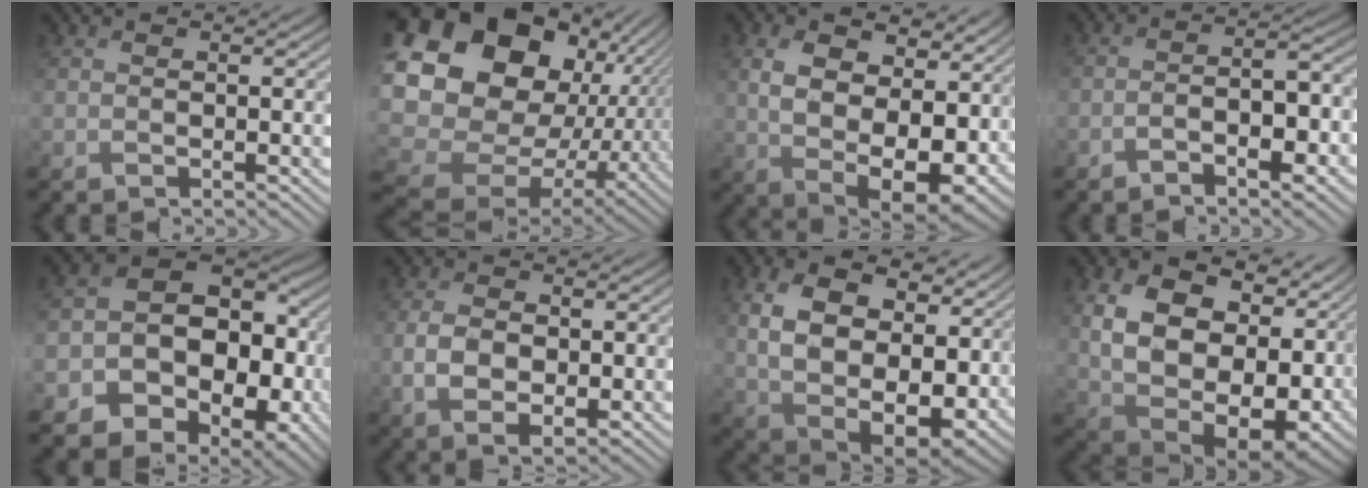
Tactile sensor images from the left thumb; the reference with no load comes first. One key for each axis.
{"total": 21.1, "fx": 1.2, "fy": 16.4, "fz": 13.1, "tx": -0.312, "ty": -0.020, "tz": 0.045}
{"total": 13.8, "fx": 2.5, "fy": 8.8, "fz": 10.4, "tx": -0.188, "ty": -0.024, "tz": 0.060}
{"total": 5.4, "fx": -3.4, "fy": 1.6, "fz": 3.9, "tx": -0.058, "ty": 0.006, "tz": -0.062}
{"total": 17.6, "fx": -3.5, "fy": 13.8, "fz": 10.4, "tx": -0.164, "ty": -0.062, "tz": -0.033}
{"total": 4.8, "fx": -0.9, "fy": 3.1, "fz": 3.6, "tx": -0.078, "ty": -0.008, "tz": -0.013}
{"total": 15.7, "fx": 3.4, "fy": 10.5, "fz": 11.2, "tx": -0.222, "ty": -0.017, "tz": 0.083}
{"total": 17.6, "fx": 1.4, "fy": 11.5, "fz": 13.3, "tx": -0.257, "ty": -0.031, "tz": 0.067}